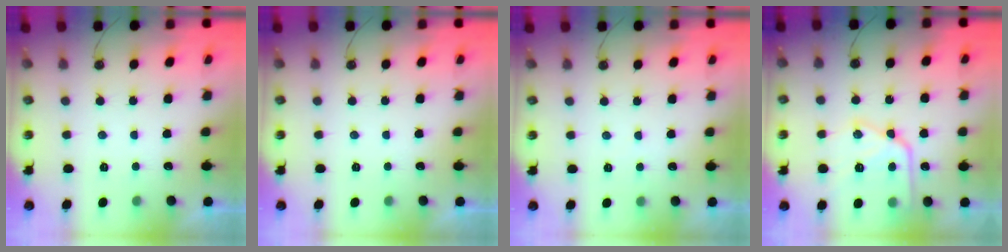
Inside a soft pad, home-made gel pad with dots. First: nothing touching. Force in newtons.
{"total": 0.0}
{"total": 2.9, "press": 2.9, "slide": 0.5}
{"total": 15.8, "press": 15.7, "slide": 1.8}